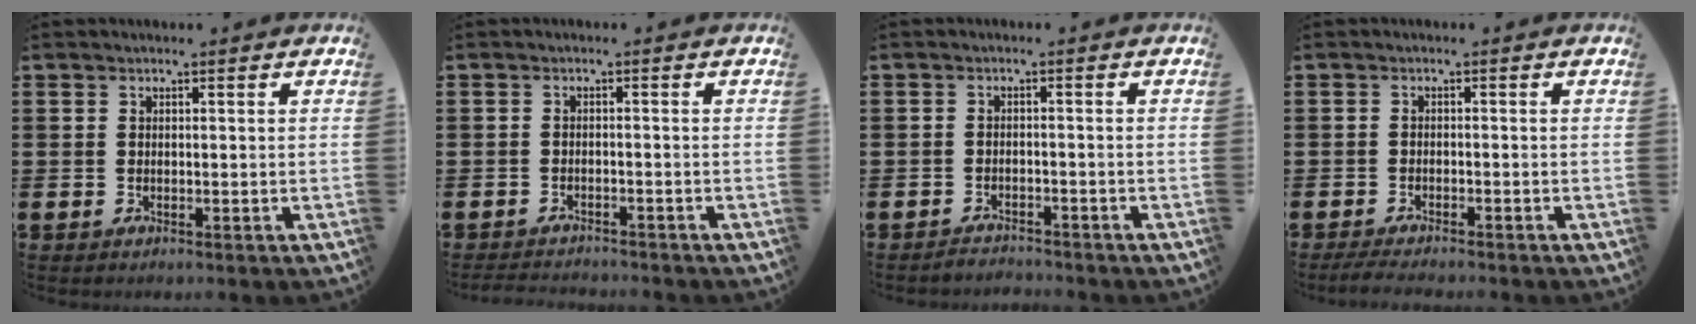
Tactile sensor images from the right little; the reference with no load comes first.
{"total": 1.6, "force": [-1.6, 0.0, -0.2], "torque": [-0.001, -0.001, -0.033]}
{"total": 1.7, "force": [-1.7, 0.0, -0.2], "torque": [-0.002, 0.006, -0.037]}
{"total": 1.6, "force": [-1.5, 0.1, 0.5], "torque": [-0.010, 0.000, -0.029]}